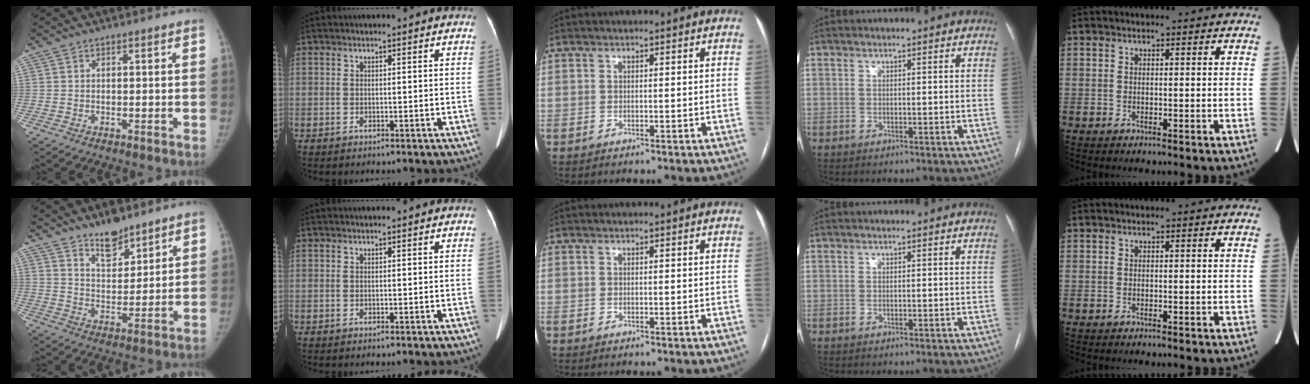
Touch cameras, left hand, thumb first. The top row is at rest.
{"thumb": {"total": 8.2, "force": [6.6, 3.3, 3.8], "torque": [-0.037, -0.053, 0.117]}}